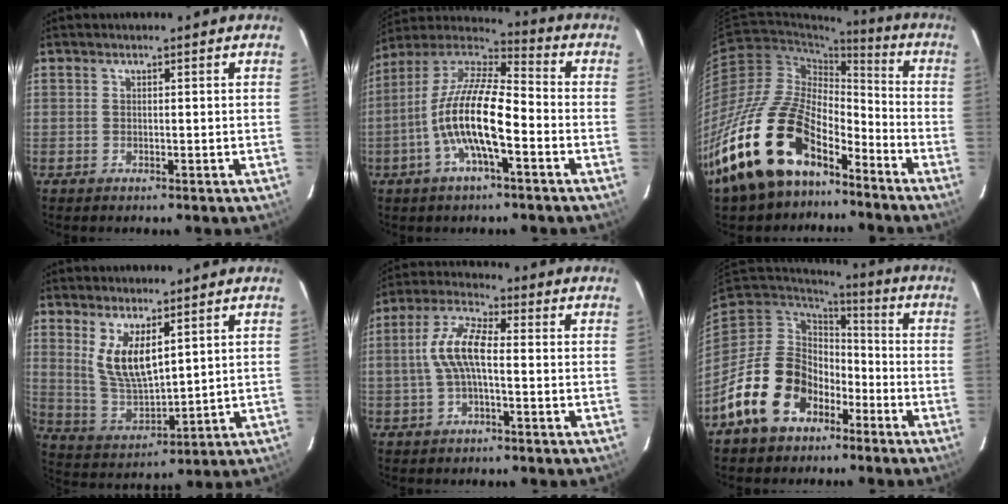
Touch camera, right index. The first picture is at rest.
{"total": 15.2, "force": [-4.8, 4.2, 13.7], "torque": [-0.262, -0.003, -0.097]}
{"total": 25.3, "force": [-17.1, 11.8, 14.3], "torque": [-0.297, -0.006, -0.304]}
{"total": 9.3, "force": [4.2, 3.5, 7.5], "torque": [-0.147, -0.013, 0.096]}
{"total": 8.5, "force": [-0.7, 3.0, 7.9], "torque": [-0.167, 0.017, -0.014]}
{"total": 15.6, "force": [-8.4, 11.1, 7.1], "torque": [-0.165, 0.017, -0.132]}